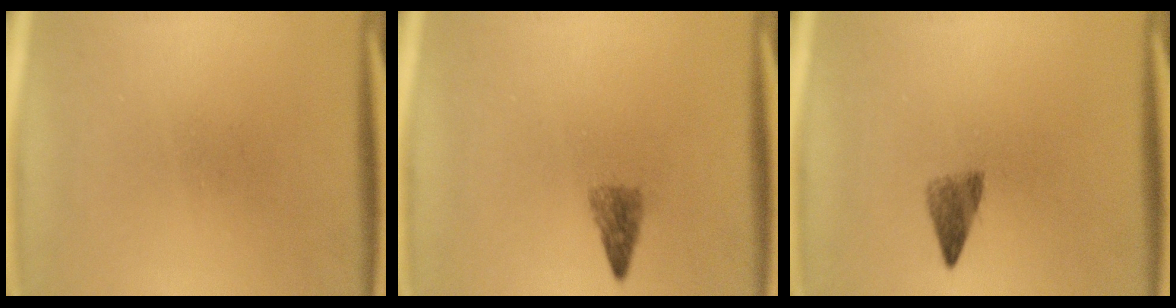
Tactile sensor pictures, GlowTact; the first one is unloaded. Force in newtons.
{"total": 2.2}
{"total": 2.8}